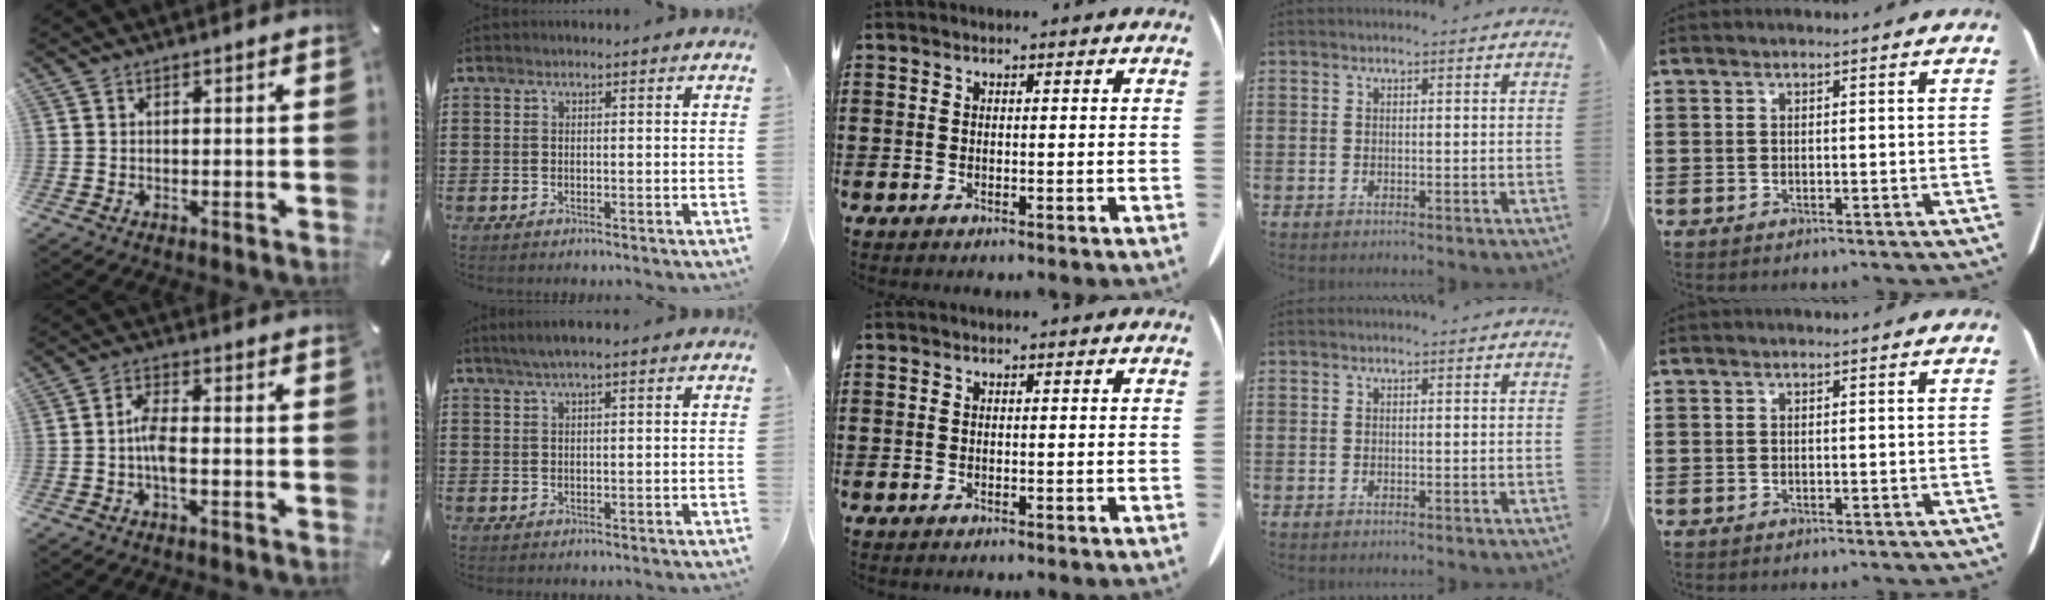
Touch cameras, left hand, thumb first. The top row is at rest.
{"thumb": {"total": 5.3, "force": [-1.3, 2.1, 4.7], "torque": [-0.094, 0.006, -0.024]}, "index": {"total": 2.2, "force": [1.4, 0.0, 1.7], "torque": [-0.032, 0.003, 0.024]}}